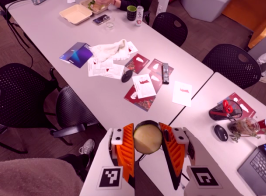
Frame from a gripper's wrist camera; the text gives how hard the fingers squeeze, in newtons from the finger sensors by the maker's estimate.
{"total": 12.9, "left": 13.3, "right": 12.5}